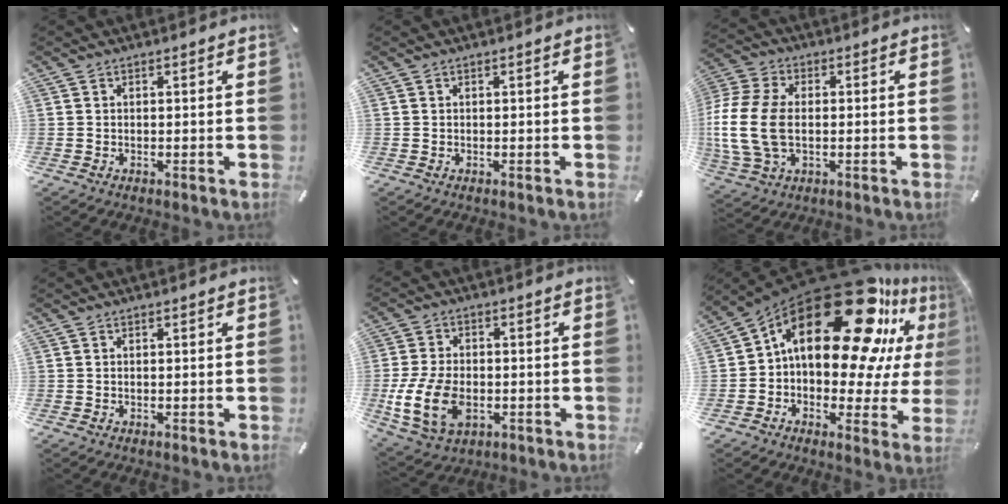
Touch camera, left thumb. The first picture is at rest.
{"total": 0.0}
{"total": 14.2, "force": [-1.3, 9.9, 10.2], "torque": [-0.238, 0.004, -0.024]}
{"total": 0.0}
{"total": 12.6, "force": [-3.3, 8.5, 8.7], "torque": [-0.203, 0.002, -0.058]}
{"total": 27.7, "force": [12.6, 14.7, 19.8], "torque": [-0.312, -0.094, 0.211]}